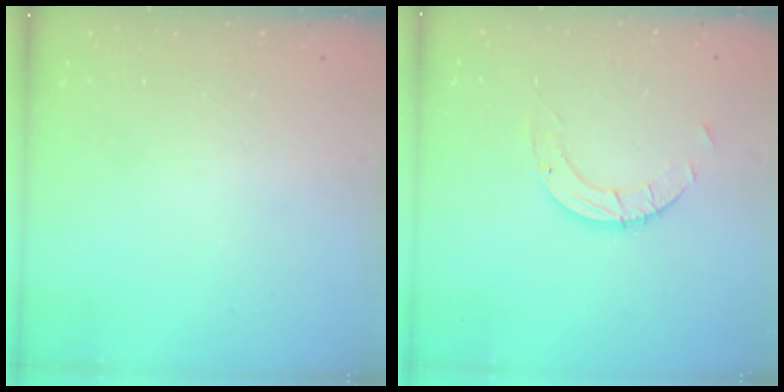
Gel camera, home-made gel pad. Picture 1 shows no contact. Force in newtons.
{"total": 4.9, "press": 4.9, "slide": 0.3}